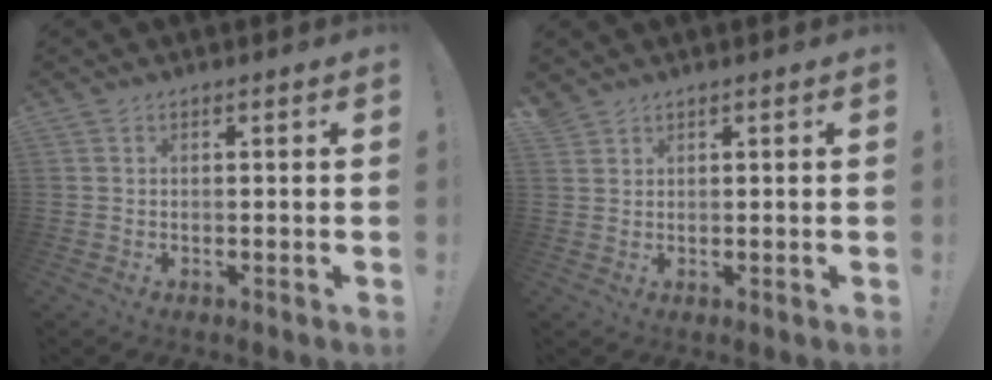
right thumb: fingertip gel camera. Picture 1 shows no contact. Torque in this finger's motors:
{"motor_torque": [-0.38, 0.12, -0.01, 0.23, -0.05]}